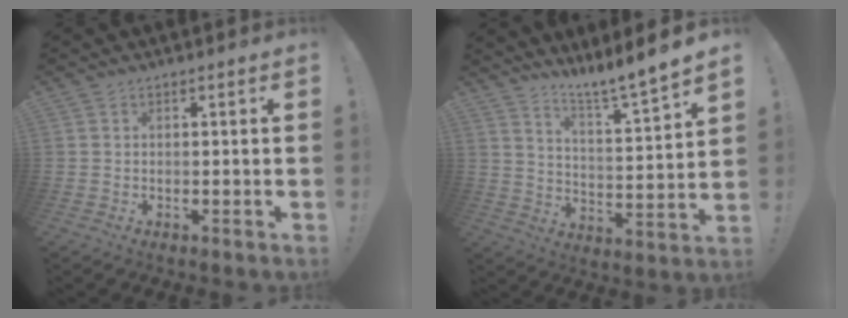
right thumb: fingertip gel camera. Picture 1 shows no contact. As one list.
[{"total": 8.6, "force": [7.6, -1.1, 3.8], "torque": [-0.063, -0.079, 0.122]}]